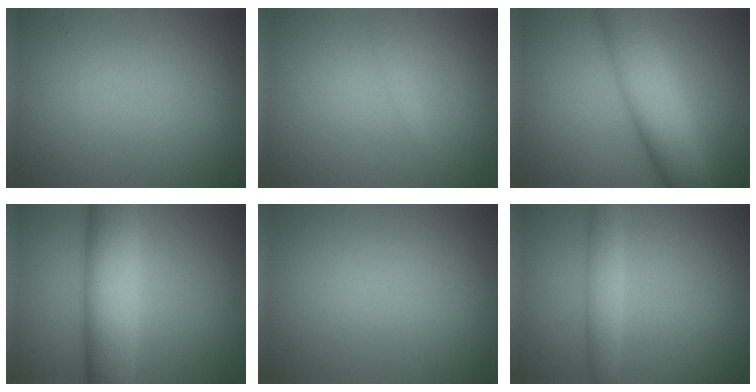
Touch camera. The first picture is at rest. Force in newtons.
{"total": 0.6, "press": 0.6, "slide": 0.1}
{"total": 9.7, "press": 9.7, "slide": 0.3}
{"total": 9.0, "press": 9.0, "slide": 0.2}
{"total": 0.0}
{"total": 2.7, "press": 2.7, "slide": 0.1}